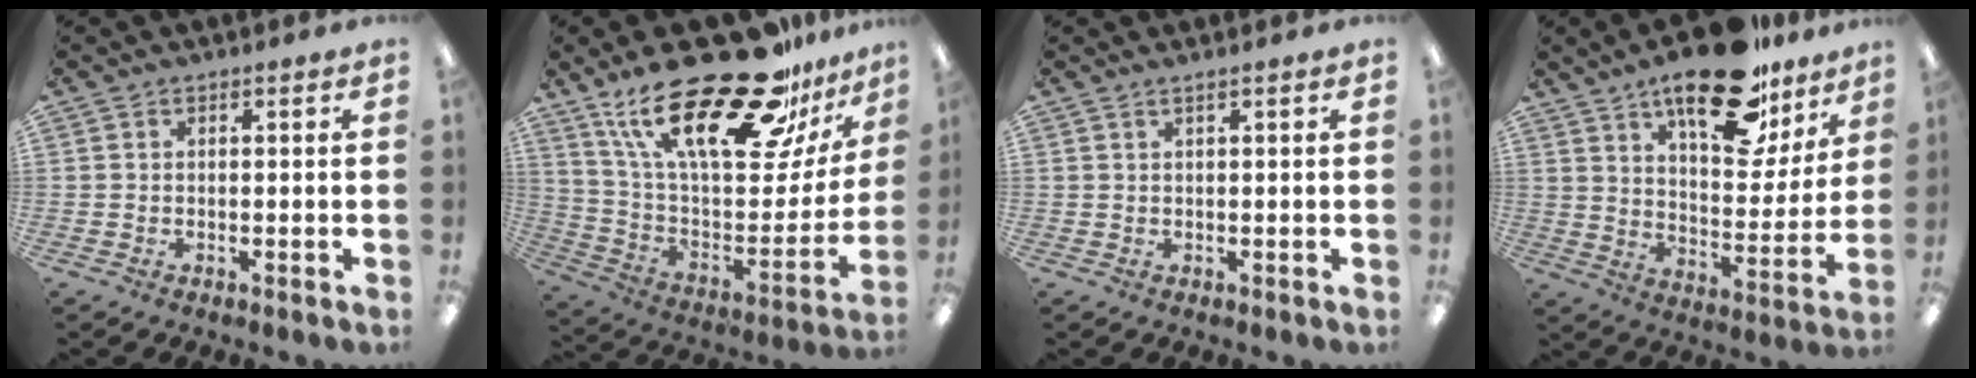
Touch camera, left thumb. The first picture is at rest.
{"total": 31.5, "force": [21.1, 11.0, 20.7], "torque": [-0.337, -0.131, 0.361]}
{"total": 1.0, "force": [0.7, 0.0, 0.8], "torque": [-0.015, -0.001, 0.012]}
{"total": 22.5, "force": [15.5, 9.7, 13.1], "torque": [-0.190, -0.085, 0.259]}